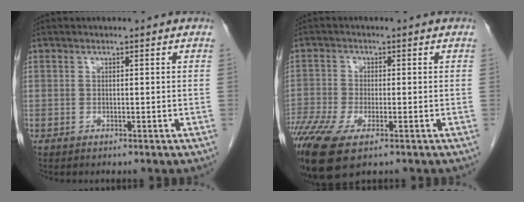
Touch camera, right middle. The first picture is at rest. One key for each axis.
{"total": 10.6, "fx": -6.3, "fy": 3.3, "fz": 7.9, "tx": -0.176, "ty": -0.023, "tz": -0.113}